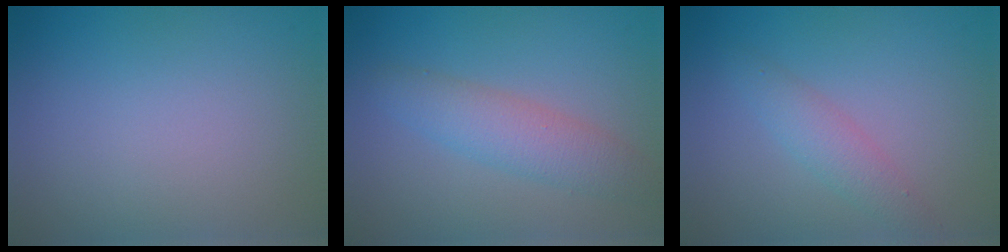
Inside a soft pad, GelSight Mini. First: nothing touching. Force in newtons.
{"total": 3.7, "press": 3.7, "slide": 0.1}
{"total": 2.3, "press": 2.3, "slide": 0.1}